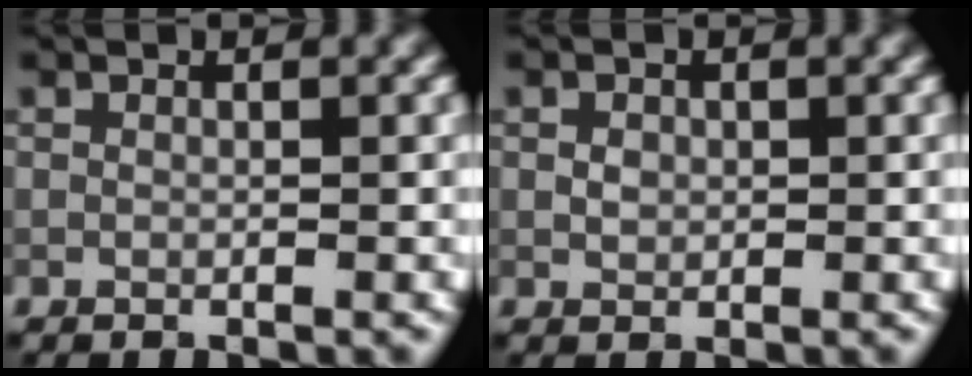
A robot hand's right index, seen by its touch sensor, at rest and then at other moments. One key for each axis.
{"total": 1.1, "fx": 0.1, "fy": 0.9, "fz": 0.6, "tx": -0.010, "ty": -0.001, "tz": 0.000}